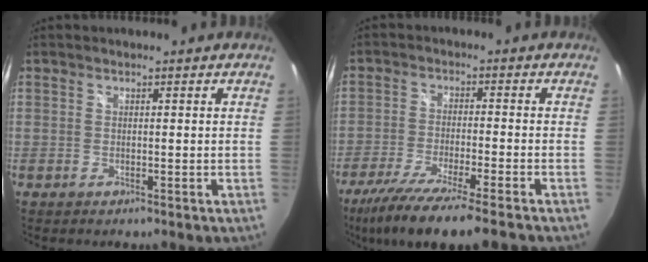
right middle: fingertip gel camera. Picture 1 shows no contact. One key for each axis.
{"total": 13.2, "fx": -10.4, "fy": -0.1, "fz": 8.0, "tx": -0.169, "ty": -0.040, "tz": -0.180}